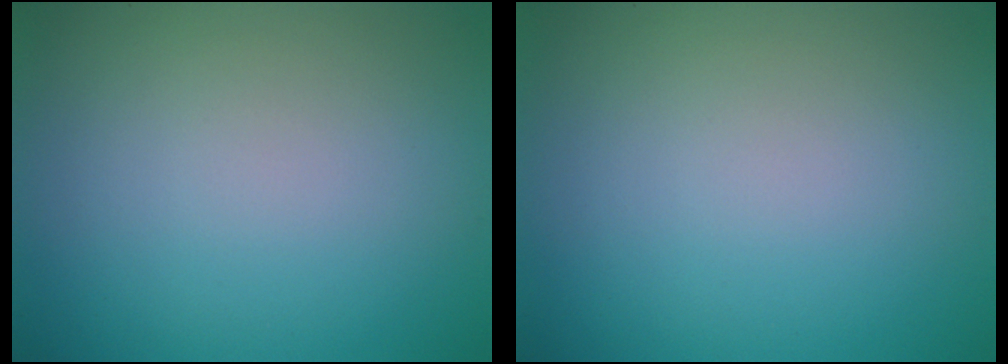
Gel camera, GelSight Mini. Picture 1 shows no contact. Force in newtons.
{"total": 0.0}